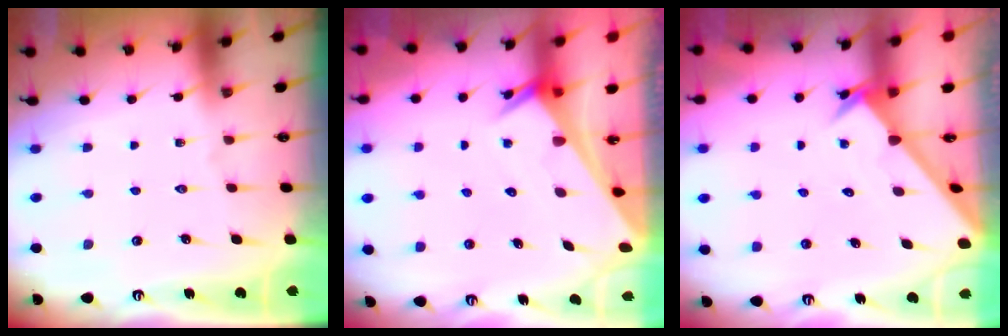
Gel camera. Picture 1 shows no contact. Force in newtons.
{"total": 2.5, "press": 2.5, "slide": 0.1}
{"total": 2.4, "press": 2.4, "slide": 0.2}